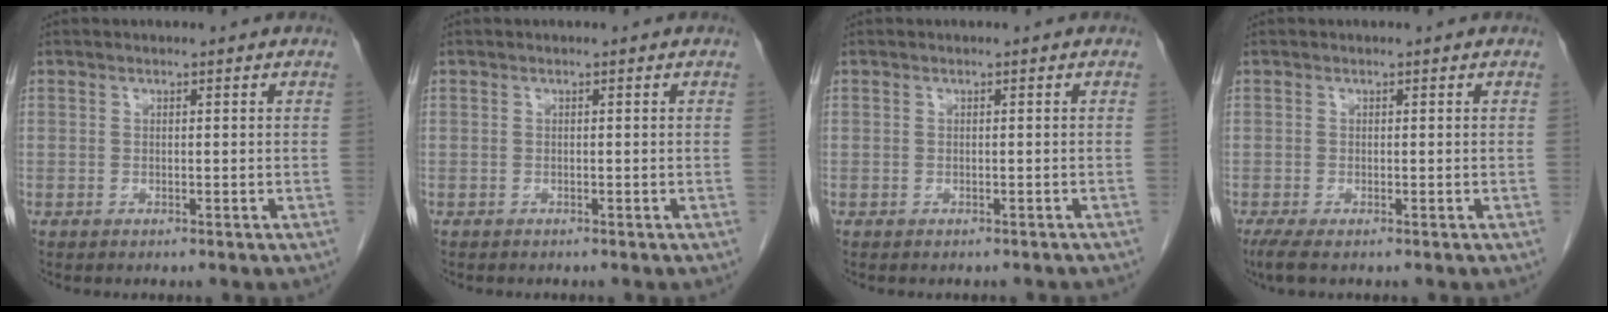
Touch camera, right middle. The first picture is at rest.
{"total": 0.5, "force": [-0.5, 0.2, 0.1], "torque": [-0.006, 0.002, -0.010]}
{"total": 3.2, "force": [-2.9, 0.9, 1.0], "torque": [-0.019, -0.008, -0.032]}
{"total": 2.0, "force": [-1.4, 0.2, 1.4], "torque": [-0.032, -0.011, -0.027]}